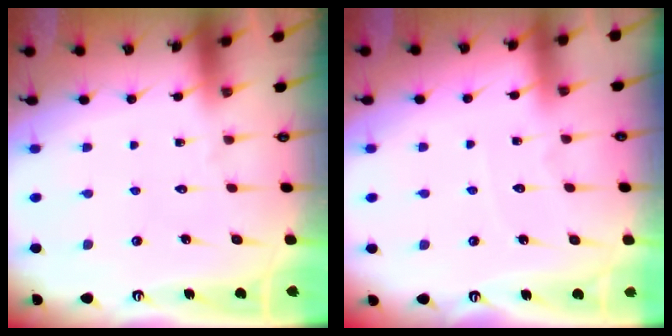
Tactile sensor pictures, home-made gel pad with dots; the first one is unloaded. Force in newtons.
{"total": 2.7, "press": 2.7, "slide": 0.2}